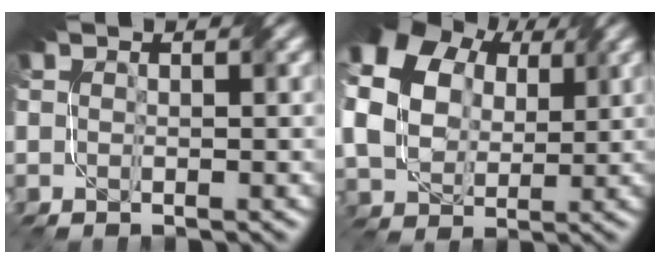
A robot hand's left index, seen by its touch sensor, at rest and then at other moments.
{"total": 12.8, "force": [4.3, 9.8, 7.0], "torque": [-0.174, 0.039, 0.083]}